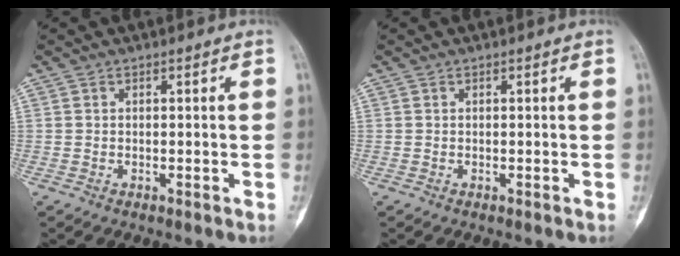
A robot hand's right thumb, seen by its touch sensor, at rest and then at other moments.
{"total": 0.0}